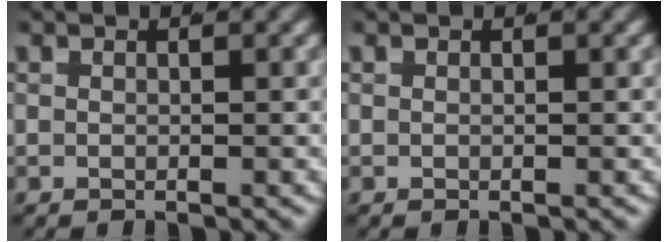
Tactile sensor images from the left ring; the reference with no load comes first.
{"total": 0.0}